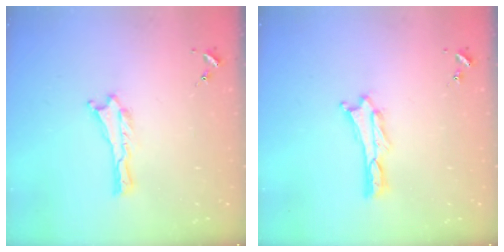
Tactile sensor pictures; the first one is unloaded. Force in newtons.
{"total": 0.6, "press": 0.6, "slide": 0.2}